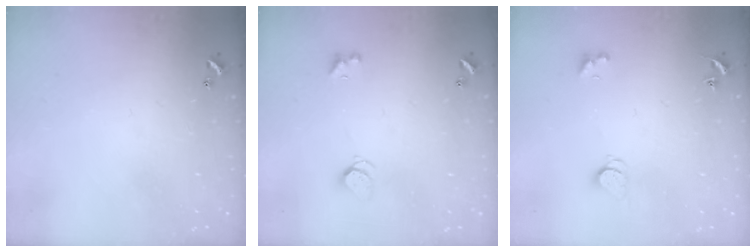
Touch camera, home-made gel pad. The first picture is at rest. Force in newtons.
{"total": 1.3, "press": 1.2, "slide": 0.4}
{"total": 1.7, "press": 1.7, "slide": 0.4}